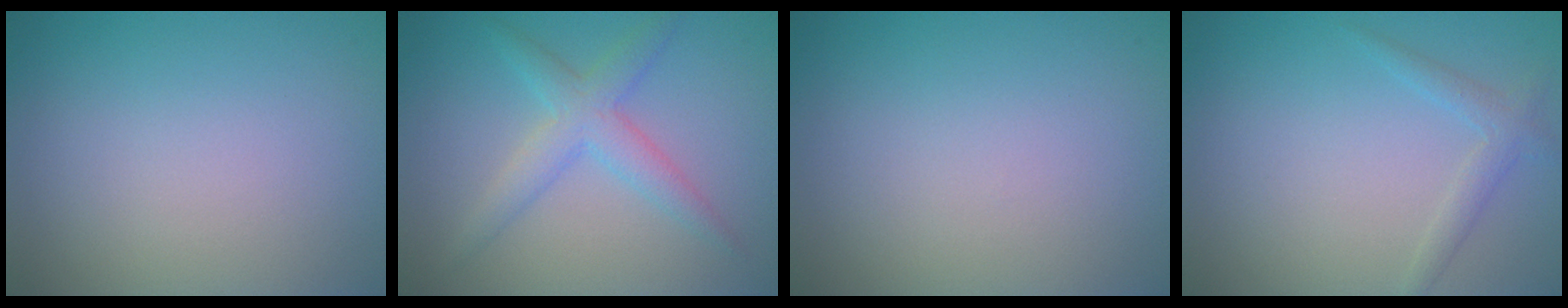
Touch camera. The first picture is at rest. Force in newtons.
{"total": 3.4, "press": 3.4, "slide": 0.1}
{"total": 0.0}
{"total": 1.5, "press": 1.5, "slide": 0.1}